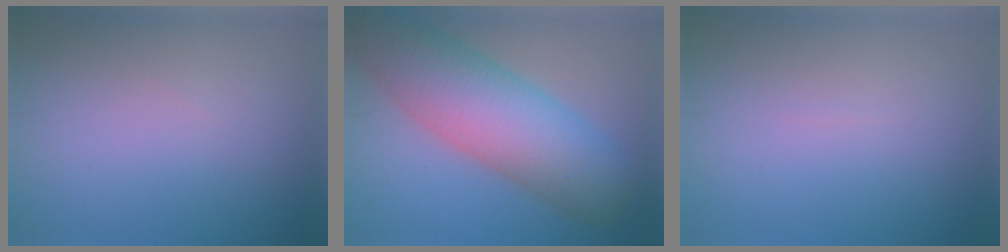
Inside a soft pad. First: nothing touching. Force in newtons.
{"total": 9.8, "press": 9.8, "slide": 0.4}
{"total": 0.0}